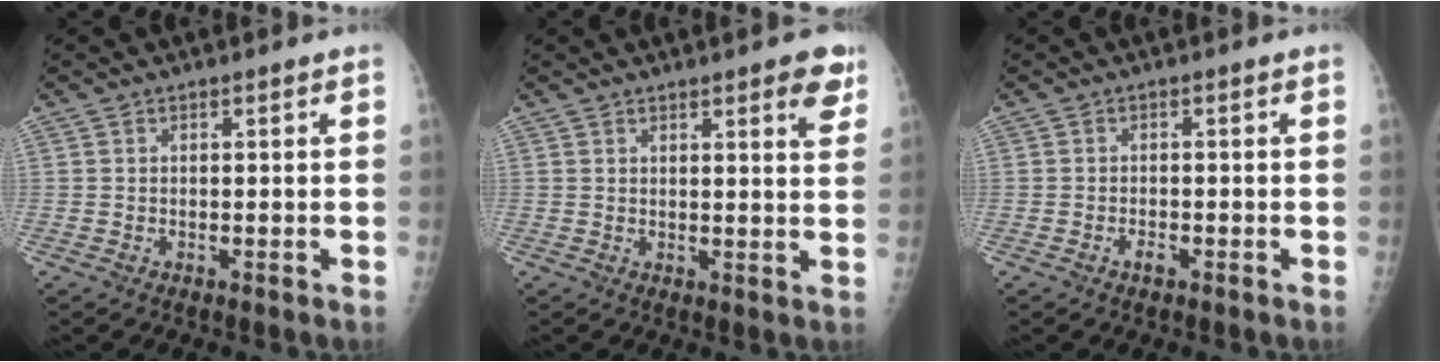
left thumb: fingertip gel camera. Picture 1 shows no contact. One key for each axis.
{"total": 5.6, "fx": 3.3, "fy": 1.4, "fz": 4.3, "tx": -0.039, "ty": -0.014, "tz": 0.035}
{"total": 1.5, "fx": -0.9, "fy": 0.8, "fz": 0.9, "tx": -0.014, "ty": 0.005, "tz": -0.016}